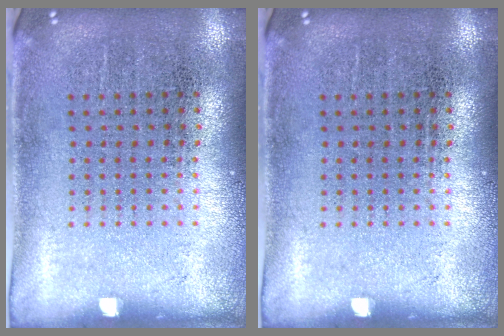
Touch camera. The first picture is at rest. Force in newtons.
{"total": 0.0}